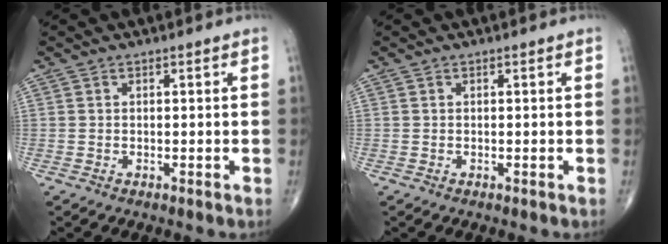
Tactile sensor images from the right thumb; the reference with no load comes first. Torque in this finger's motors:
{"motor_torque": [0.02, 0.02, -0.11, 0.03, 0.00]}